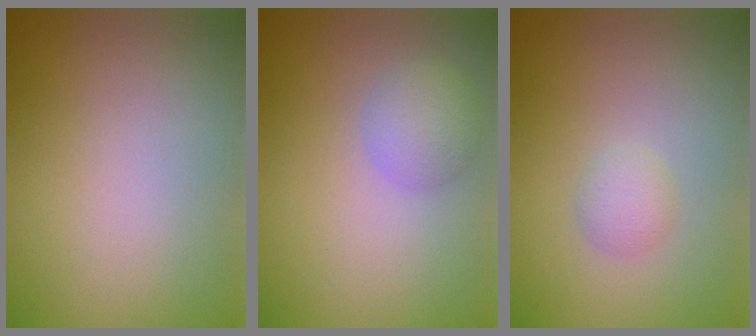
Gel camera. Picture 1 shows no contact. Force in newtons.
{"total": 2.5, "press": 2.5, "slide": 0.1}
{"total": 1.5, "press": 1.5, "slide": 0.0}